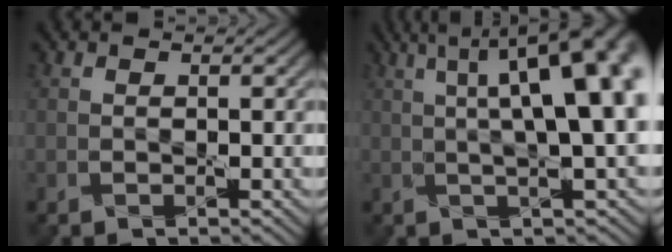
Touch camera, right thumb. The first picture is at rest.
{"total": 15.8, "force": [3.9, 4.9, 14.5], "torque": [-0.172, 0.047, 0.053]}